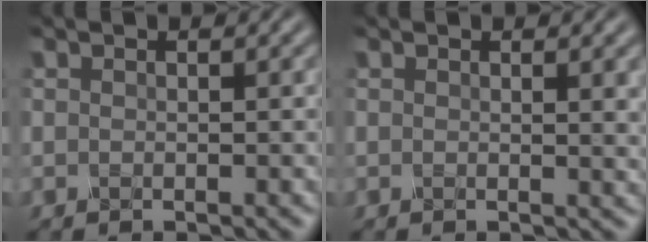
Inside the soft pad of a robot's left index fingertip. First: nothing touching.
{"total": 1.5, "force": [0.6, 0.2, 1.4], "torque": [-0.016, -0.005, 0.011]}